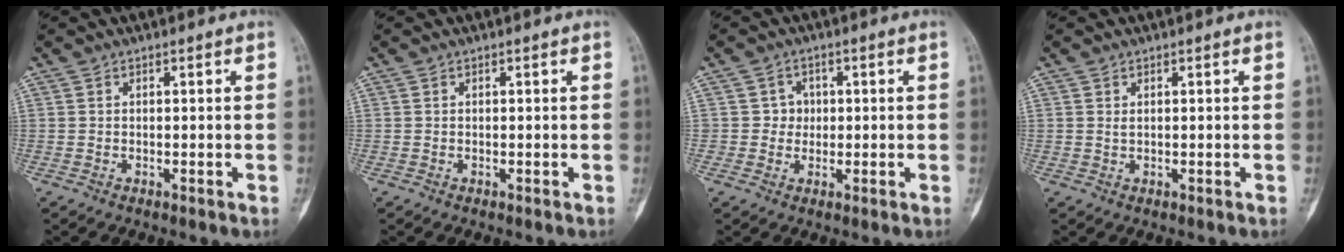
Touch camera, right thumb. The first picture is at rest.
{"total": 0.0}
{"total": 3.1, "force": [0.2, 3.0, 0.4], "torque": [0.021, 0.008, -0.003]}
{"total": 0.8, "force": [0.3, 0.4, 0.5], "torque": [-0.010, 0.001, 0.008]}